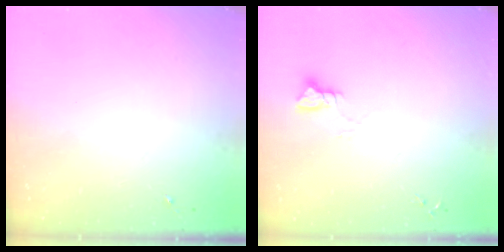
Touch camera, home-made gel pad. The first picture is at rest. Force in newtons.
{"total": 3.5, "press": 3.5, "slide": 0.3}